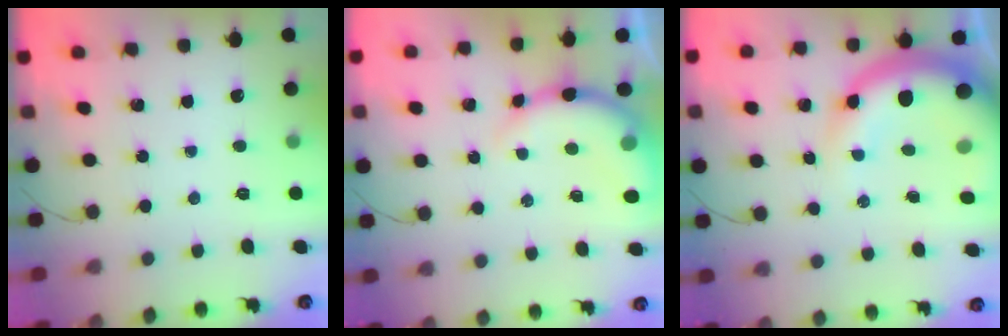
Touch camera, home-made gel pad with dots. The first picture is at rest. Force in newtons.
{"total": 10.0, "press": 9.9, "slide": 1.0}
{"total": 14.2, "press": 13.9, "slide": 3.0}